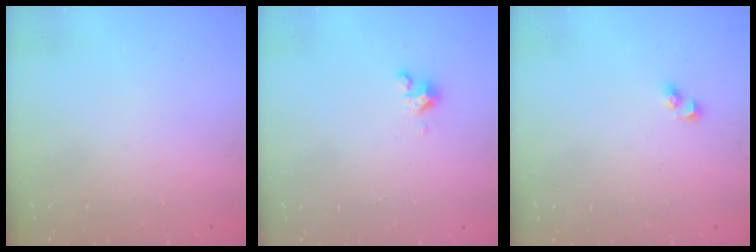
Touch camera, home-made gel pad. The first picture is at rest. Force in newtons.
{"total": 3.4, "press": 3.4, "slide": 0.3}
{"total": 2.3, "press": 2.3, "slide": 0.2}